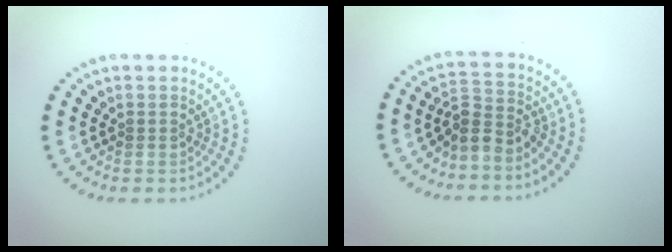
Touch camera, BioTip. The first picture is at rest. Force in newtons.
{"total": 2.8, "press": 2.0, "slide": 1.9}